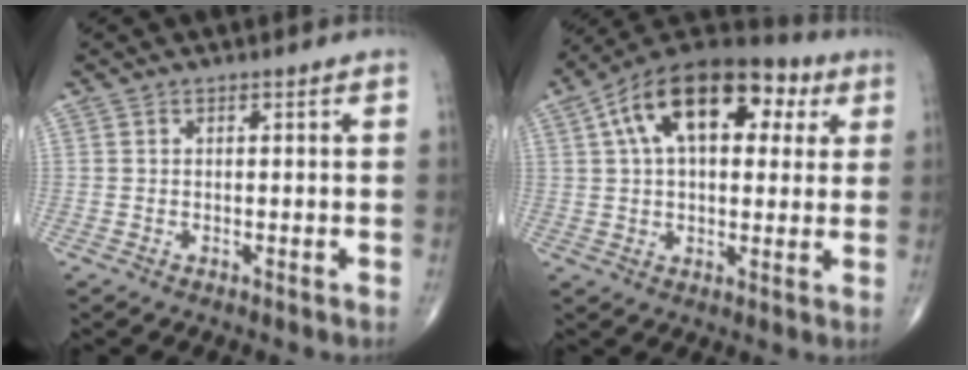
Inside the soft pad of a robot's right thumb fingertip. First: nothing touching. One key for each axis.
{"total": 20.2, "fx": 6.7, "fy": 11.3, "fz": 15.3, "tx": -0.230, "ty": 0.029, "tz": 0.099}